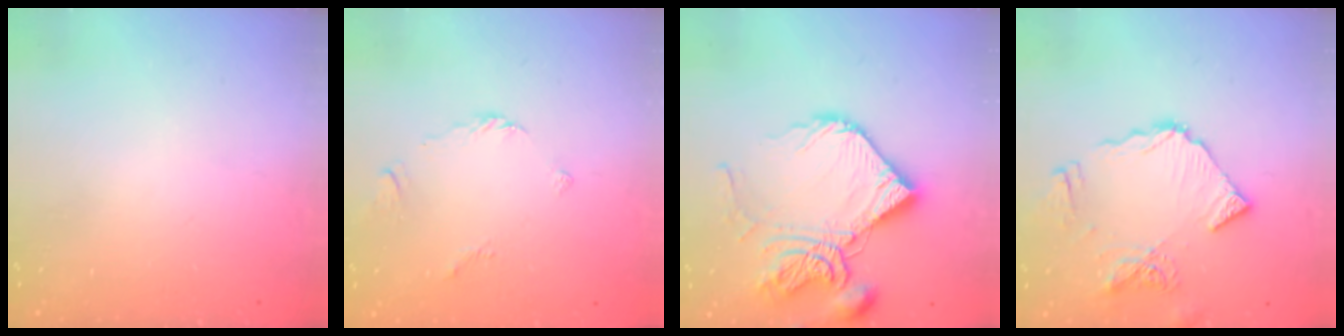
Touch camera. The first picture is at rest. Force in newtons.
{"total": 3.4, "press": 3.3, "slide": 0.7}
{"total": 17.7, "press": 17.6, "slide": 1.9}
{"total": 12.6, "press": 12.5, "slide": 1.6}